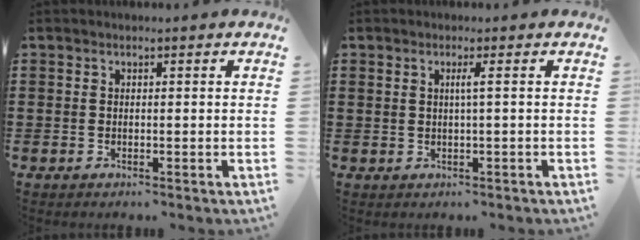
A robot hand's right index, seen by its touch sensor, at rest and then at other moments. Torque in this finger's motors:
{"motor_torque": [0.26, 0.33, 0.07, 0.04]}